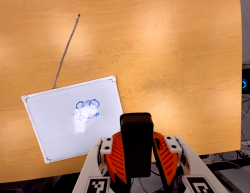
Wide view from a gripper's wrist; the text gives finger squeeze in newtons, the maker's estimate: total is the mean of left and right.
{"total": 8.0, "left": 6.9, "right": 9.1}